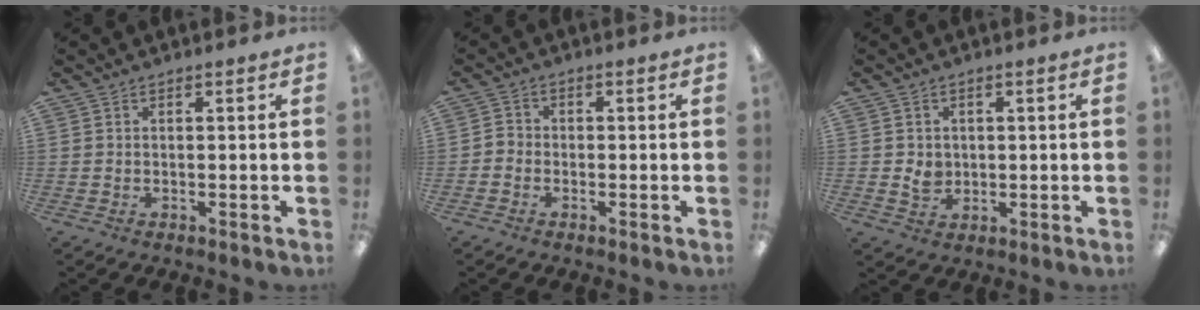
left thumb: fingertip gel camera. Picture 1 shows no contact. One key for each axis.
{"total": 1.8, "fx": -1.4, "fy": 1.1, "fz": 0.4, "tx": -0.007, "ty": 0.006, "tz": -0.027}
{"total": 3.4, "fx": 0.2, "fy": 3.0, "fz": 1.5, "tx": -0.015, "ty": -0.003, "tz": 0.002}